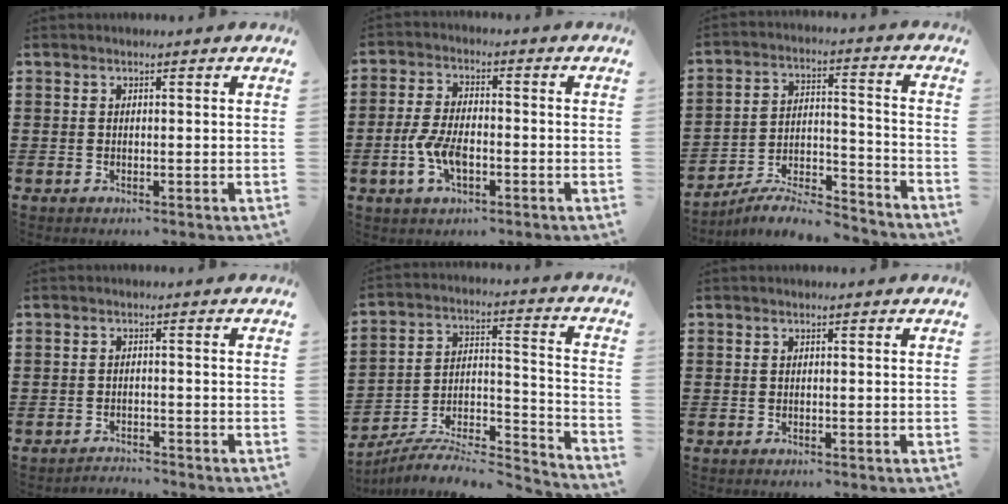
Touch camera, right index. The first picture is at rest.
{"total": 6.2, "force": [-1.9, 3.0, 5.1], "torque": [-0.121, -0.004, -0.040]}
{"total": 7.7, "force": [-7.0, 1.4, 2.8], "torque": [-0.046, 0.014, -0.134]}
{"total": 1.9, "force": [-1.9, -0.1, -0.1], "torque": [-0.003, 0.002, -0.042]}
{"total": 6.5, "force": [-6.0, 1.2, 2.2], "torque": [-0.033, 0.003, -0.119]}
{"total": 0.0}